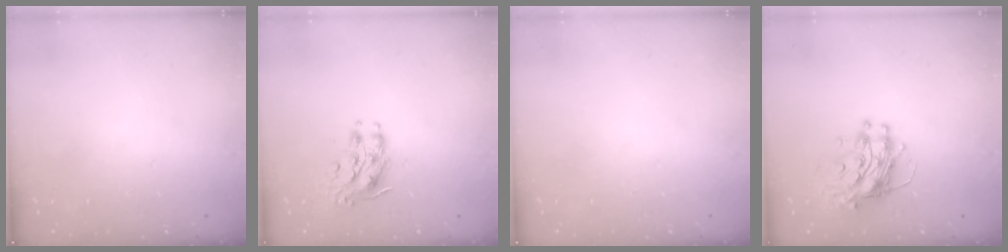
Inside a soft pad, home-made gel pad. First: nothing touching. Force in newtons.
{"total": 8.7, "press": 8.7, "slide": 0.5}
{"total": 0.0}
{"total": 11.4, "press": 11.3, "slide": 1.1}